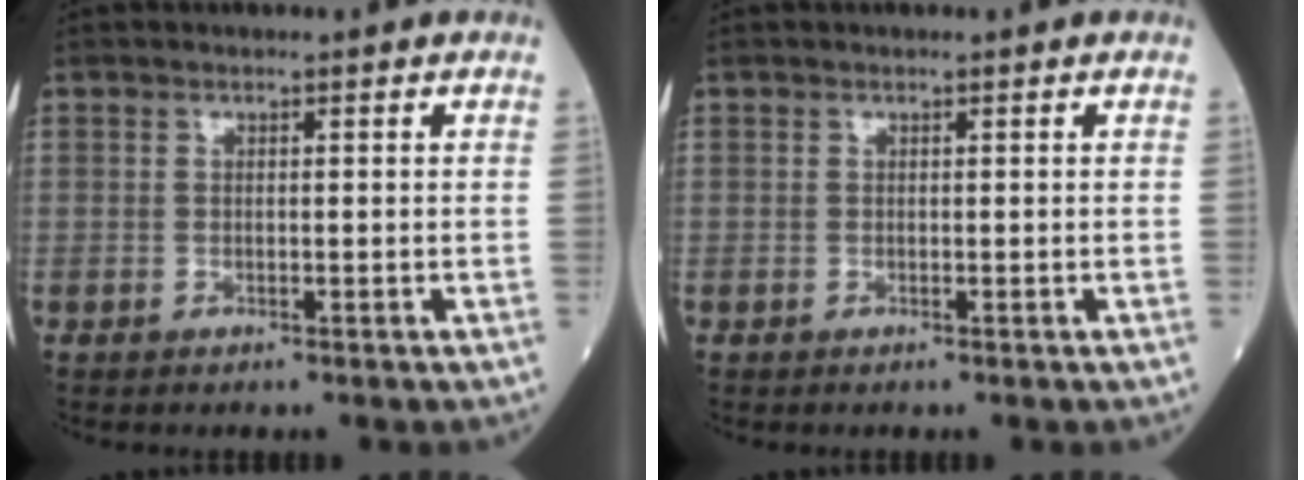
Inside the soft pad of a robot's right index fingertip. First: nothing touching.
{"total": 0.0}